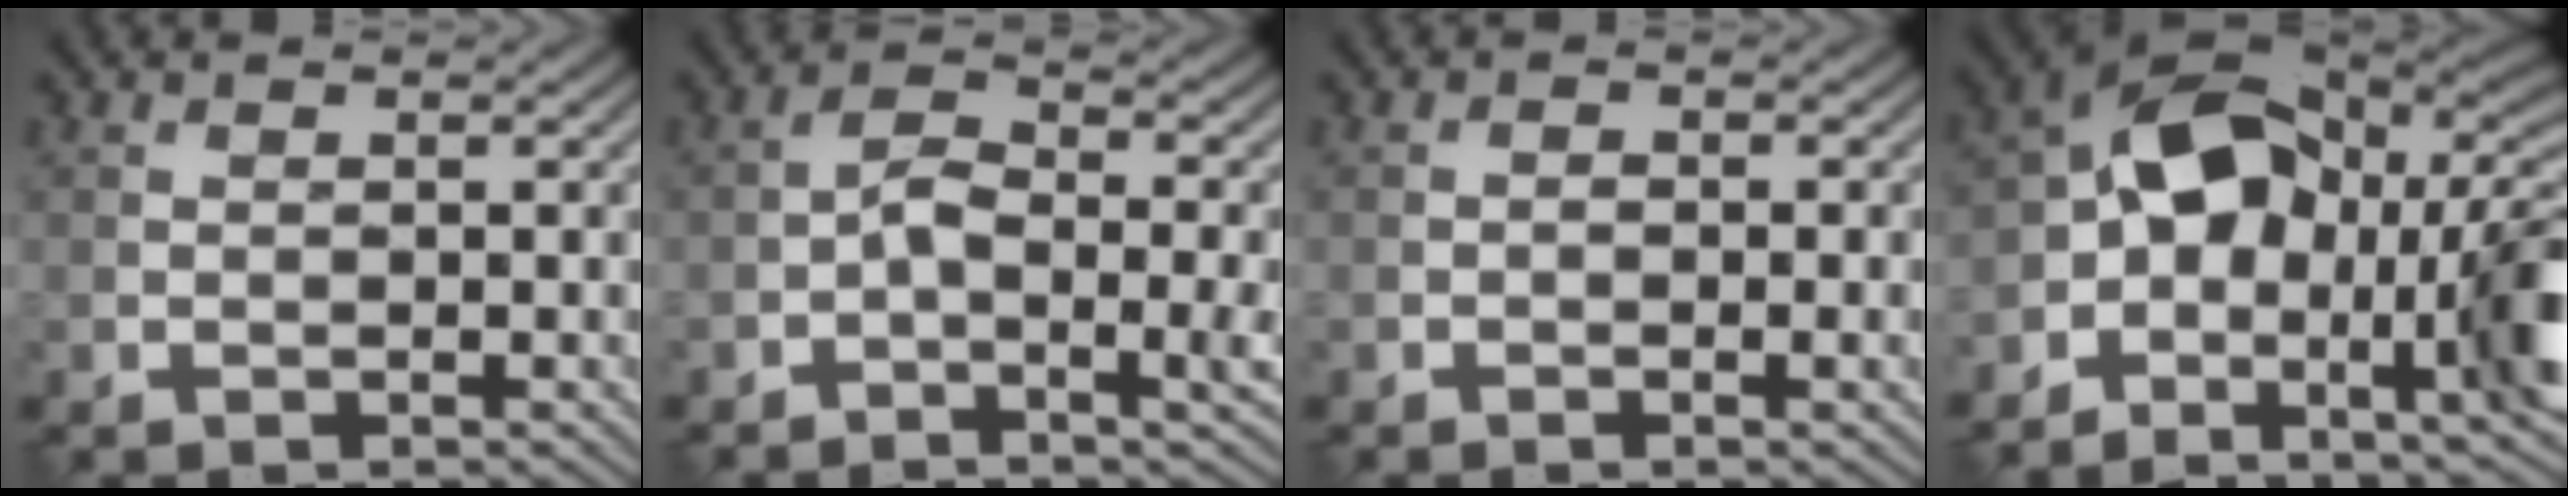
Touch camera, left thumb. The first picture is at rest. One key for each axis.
{"total": 4.5, "fx": -1.6, "fy": 1.6, "fz": 3.9, "tx": -0.072, "ty": 0.006, "tz": -0.038}
{"total": 1.8, "fx": -0.6, "fy": 0.6, "fz": 1.6, "tx": -0.025, "ty": 0.000, "tz": -0.010}
{"total": 15.9, "fx": -2.9, "fy": 8.3, "fz": 13.2, "tx": -0.195, "ty": 0.002, "tz": -0.053}